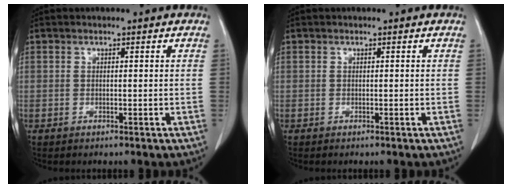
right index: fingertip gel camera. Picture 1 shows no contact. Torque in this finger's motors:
{"motor_torque": [0.11, -0.05, -0.02, 0.00]}